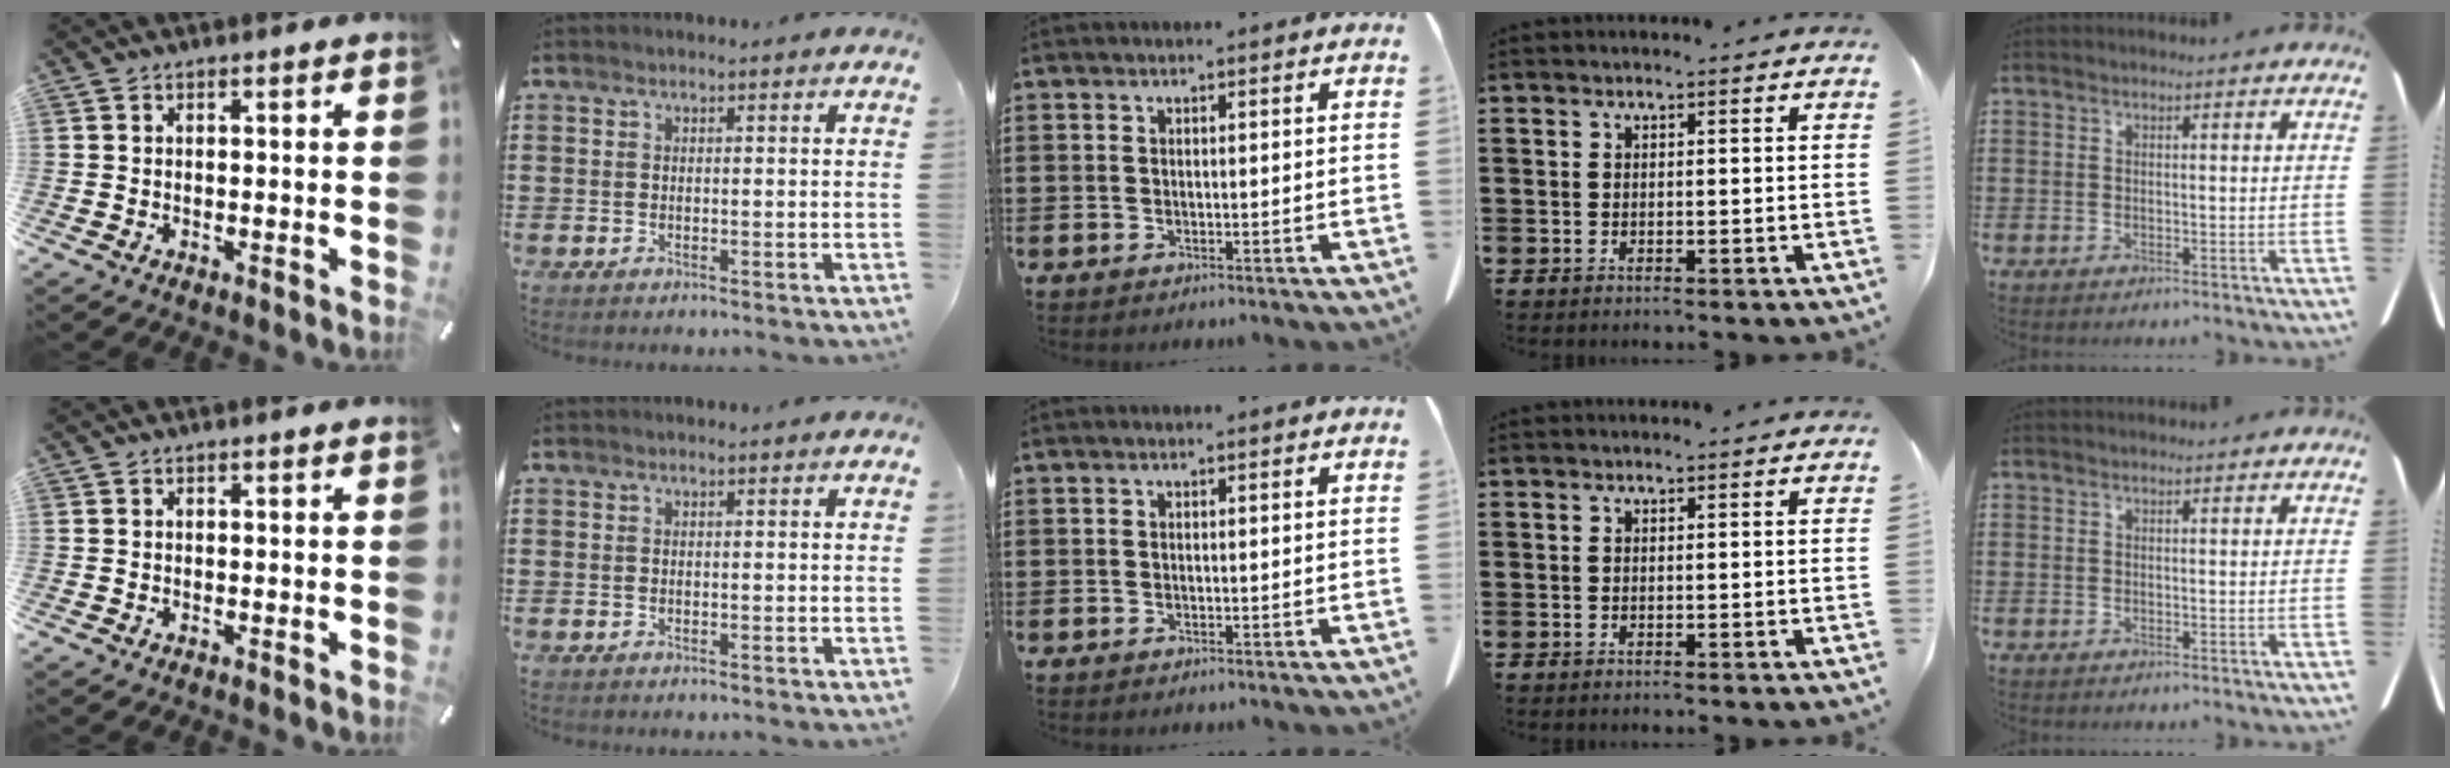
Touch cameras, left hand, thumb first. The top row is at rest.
{}